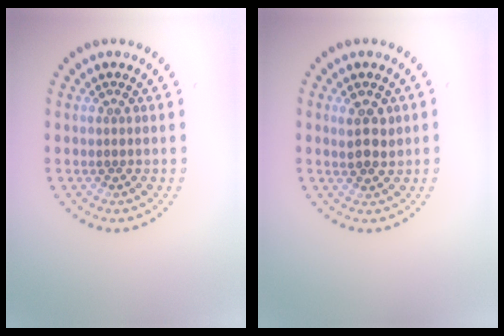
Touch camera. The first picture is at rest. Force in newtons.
{"total": 2.3, "press": 2.2, "slide": 0.7}